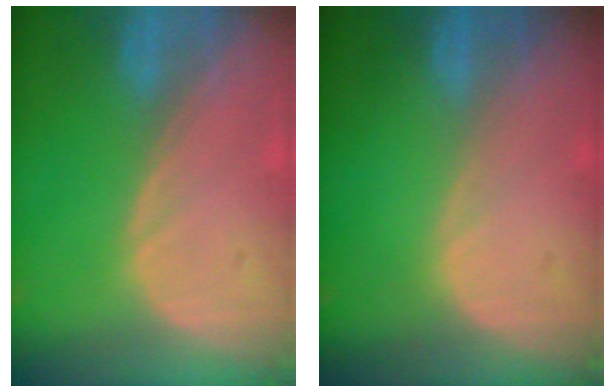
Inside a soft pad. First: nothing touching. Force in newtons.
{"total": 0.0}